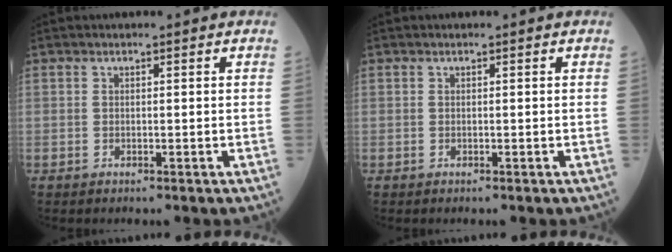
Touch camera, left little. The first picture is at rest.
{"total": 0.0}